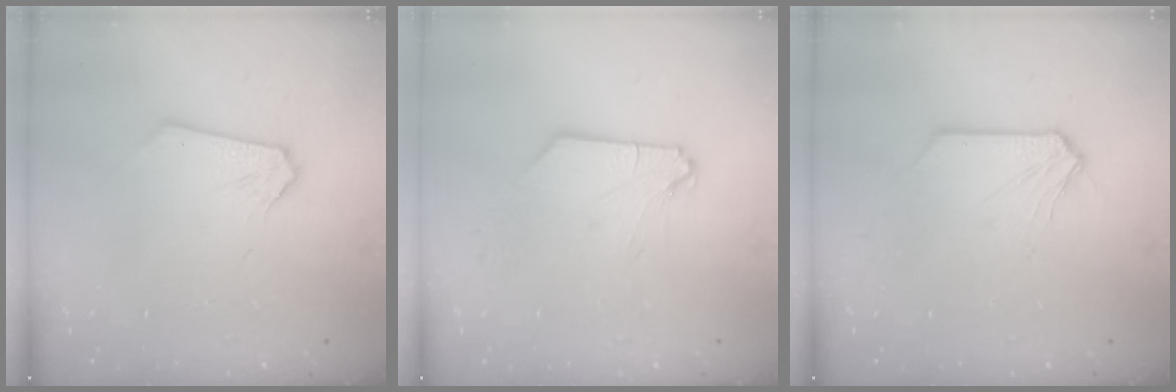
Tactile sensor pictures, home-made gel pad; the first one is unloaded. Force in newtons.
{"total": 2.6, "press": 2.6, "slide": 0.5}
{"total": 1.2, "press": 1.1, "slide": 0.2}